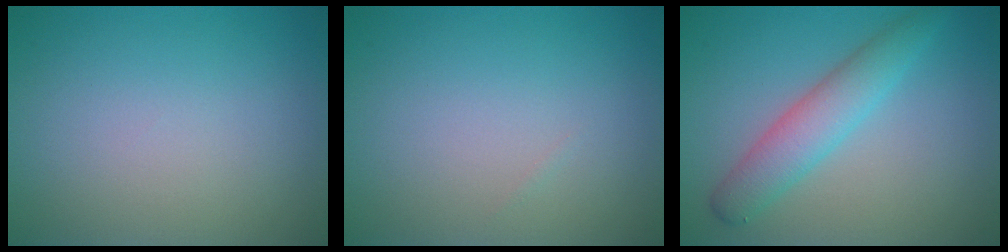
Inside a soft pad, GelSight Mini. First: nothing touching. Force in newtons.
{"total": 0.0}
{"total": 3.9, "press": 3.9, "slide": 0.1}